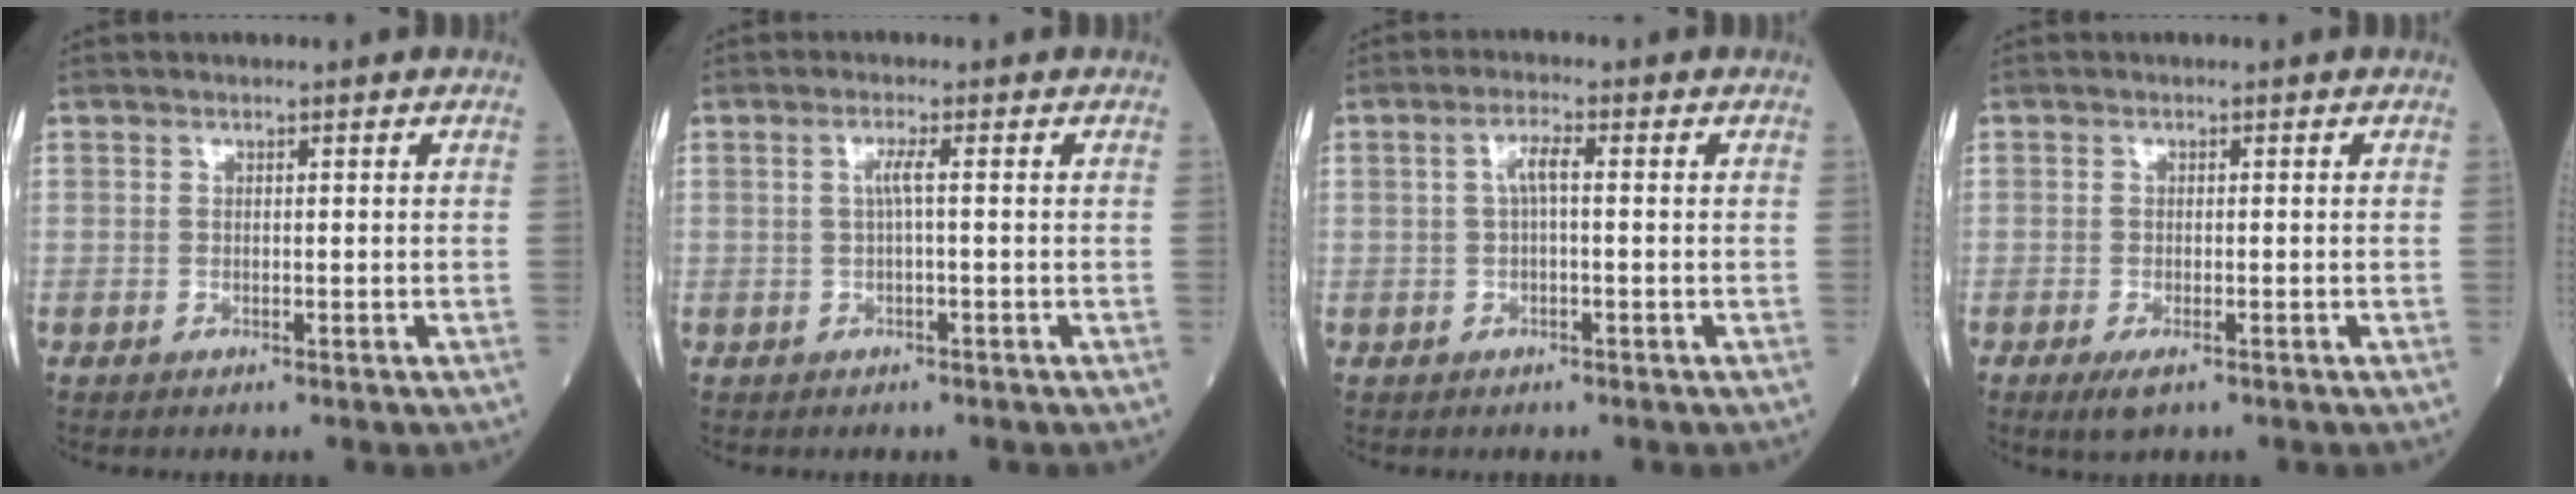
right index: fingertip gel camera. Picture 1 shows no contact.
{"total": 1.8, "force": [0.1, -0.3, 1.7], "torque": [-0.036, 0.002, 0.000]}
{"total": 2.8, "force": [0.2, 0.5, 2.7], "torque": [-0.054, 0.009, 0.006]}
{"total": 2.7, "force": [-1.5, 0.9, 2.2], "torque": [-0.041, -0.006, -0.021]}